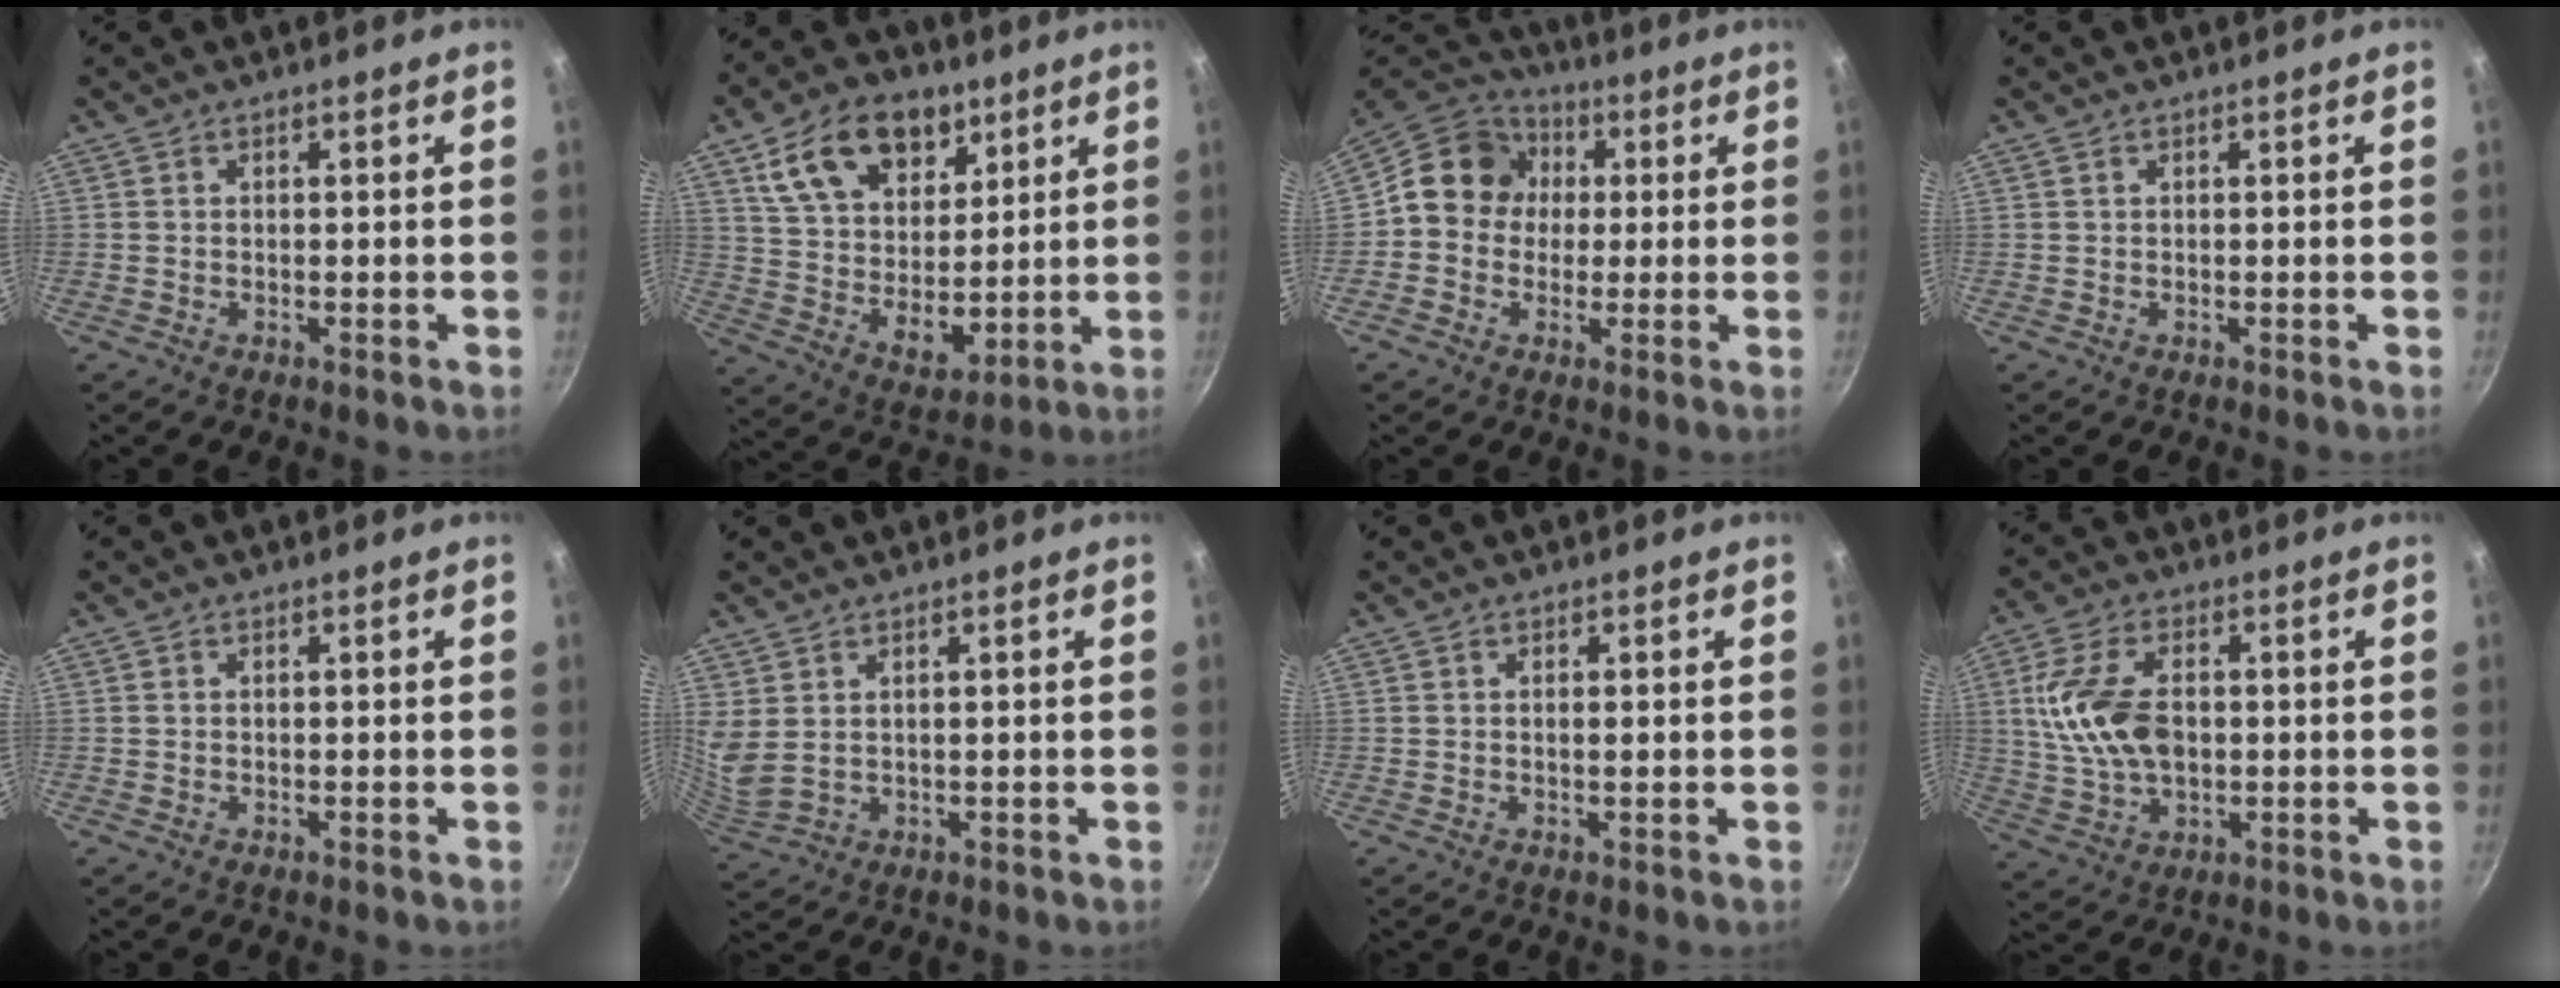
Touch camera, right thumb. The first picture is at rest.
{"total": 21.6, "force": [10.0, 14.6, 12.5], "torque": [-0.165, -0.037, 0.181]}
{"total": 11.7, "force": [1.1, 10.5, 4.9], "torque": [-0.047, 0.027, -0.005]}
{"total": 0.0}
{"total": 0.0}
{"total": 4.7, "force": [2.3, 2.6, 3.2], "torque": [-0.059, -0.017, 0.055]}
{"total": 0.9, "force": [0.1, 0.2, 0.9], "torque": [-0.015, 0.000, 0.002]}
{"total": 12.9, "force": [1.0, 7.9, 10.1], "torque": [-0.189, 0.004, 0.022]}